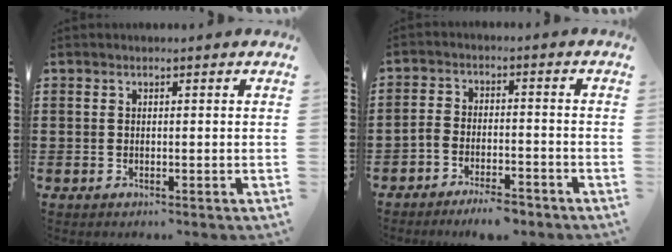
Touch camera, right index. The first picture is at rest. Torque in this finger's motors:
{"motor_torque": [1.62, 0.52, 0.38, 0.07]}